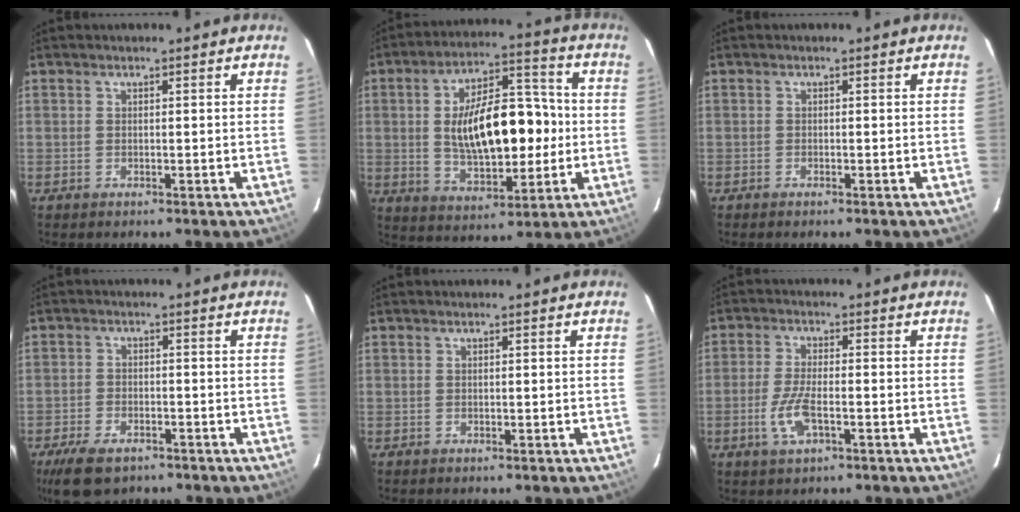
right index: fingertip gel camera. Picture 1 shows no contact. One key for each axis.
{"total": 17.7, "fx": -0.4, "fy": 8.8, "fz": 15.3, "tx": -0.264, "ty": 0.019, "tz": 0.008}
{"total": 0.5, "fx": -0.5, "fy": 0.0, "fz": 0.2, "tx": -0.001, "ty": -0.001, "tz": -0.010}
{"total": 8.8, "fx": -6.2, "fy": 4.3, "fz": 4.6, "tx": -0.119, "ty": -0.016, "tz": -0.109}
{"total": 0.0}
{"total": 6.2, "fx": -2.2, "fy": 2.0, "fz": 5.5, "tx": -0.121, "ty": -0.005, "tz": -0.043}